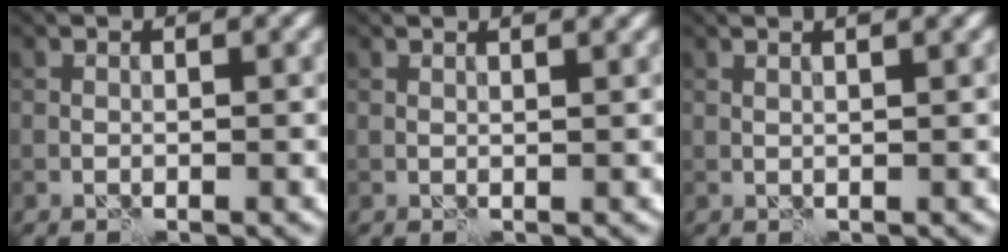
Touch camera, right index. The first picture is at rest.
{"total": 1.9, "force": [1.4, 0.5, 1.1], "torque": [-0.012, 0.002, 0.009]}
{"total": 3.4, "force": [2.0, 1.4, 2.4], "torque": [-0.014, 0.023, 0.000]}